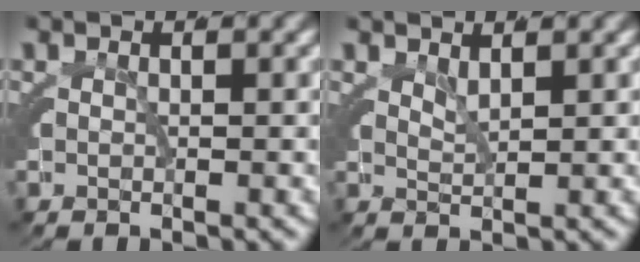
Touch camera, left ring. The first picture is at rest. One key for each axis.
{"total": 1.9, "fx": 1.8, "fy": -0.2, "fz": 0.6, "tx": -0.011, "ty": -0.006, "tz": 0.039}